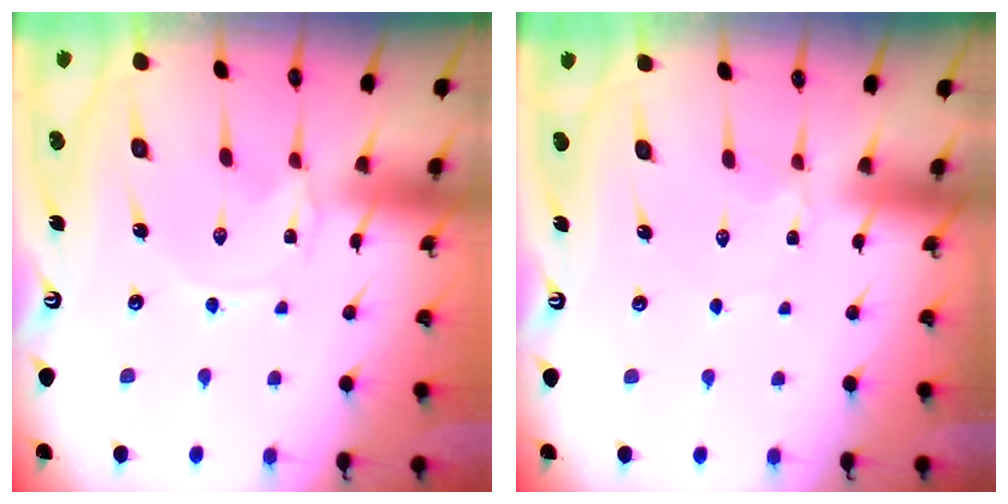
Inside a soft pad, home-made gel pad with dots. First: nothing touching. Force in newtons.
{"total": 2.8, "press": 2.8, "slide": 0.3}